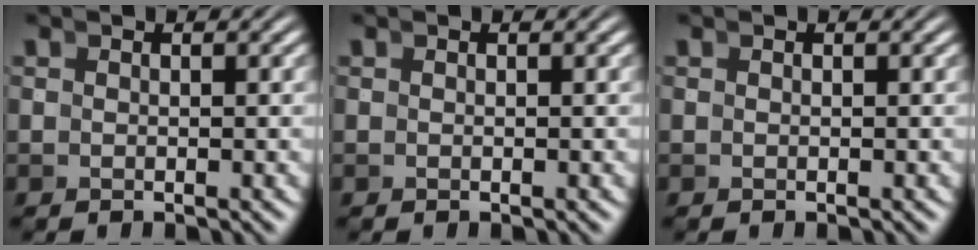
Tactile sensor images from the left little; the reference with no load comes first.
{"total": 0.0}
{"total": 0.0}